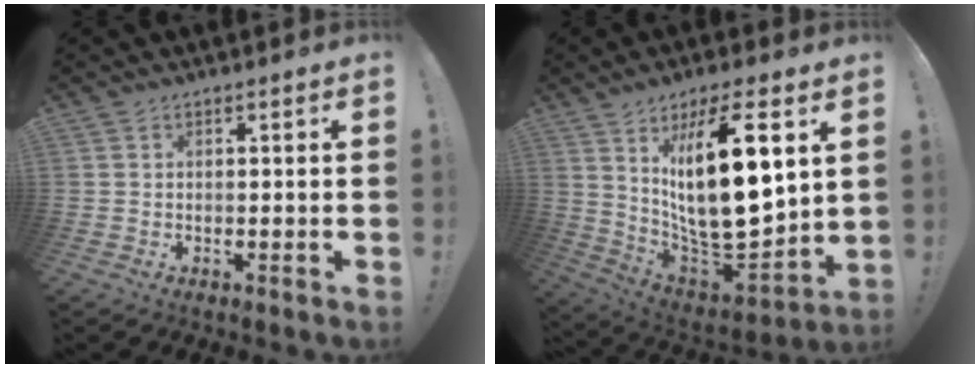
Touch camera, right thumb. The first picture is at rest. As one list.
[{"total": 22.7, "force": [7.7, 8.0, 19.8], "torque": [-0.351, -0.061, 0.125]}]